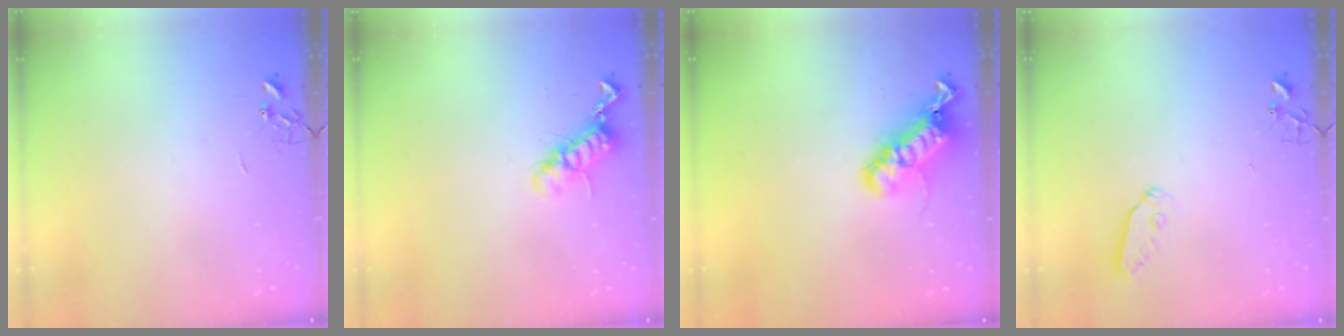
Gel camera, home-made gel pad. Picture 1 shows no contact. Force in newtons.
{"total": 12.1, "press": 12.1, "slide": 0.4}
{"total": 20.4, "press": 20.4, "slide": 0.4}
{"total": 5.6, "press": 5.6, "slide": 0.3}